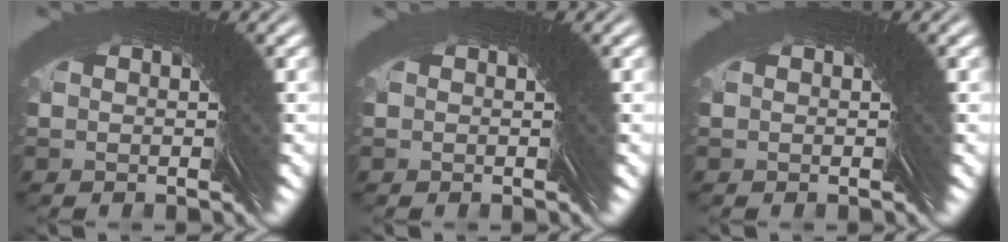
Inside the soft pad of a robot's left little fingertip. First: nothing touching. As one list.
[{"total": 0.0}, {"total": 0.0}]